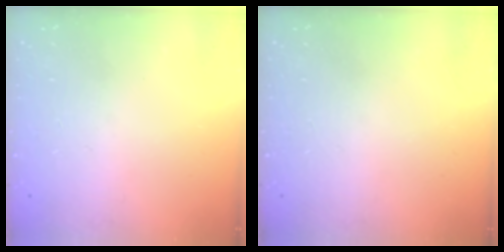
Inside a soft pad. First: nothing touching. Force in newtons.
{"total": 0.0}